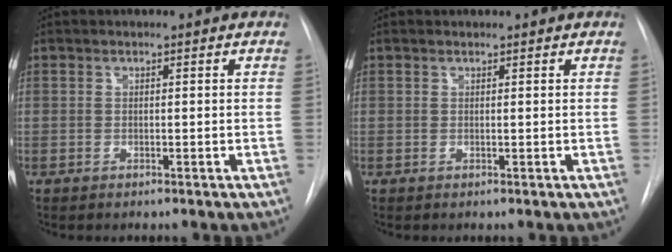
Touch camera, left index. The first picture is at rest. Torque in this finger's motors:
{"motor_torque": [-0.13, 0.09, -0.01, -0.01]}